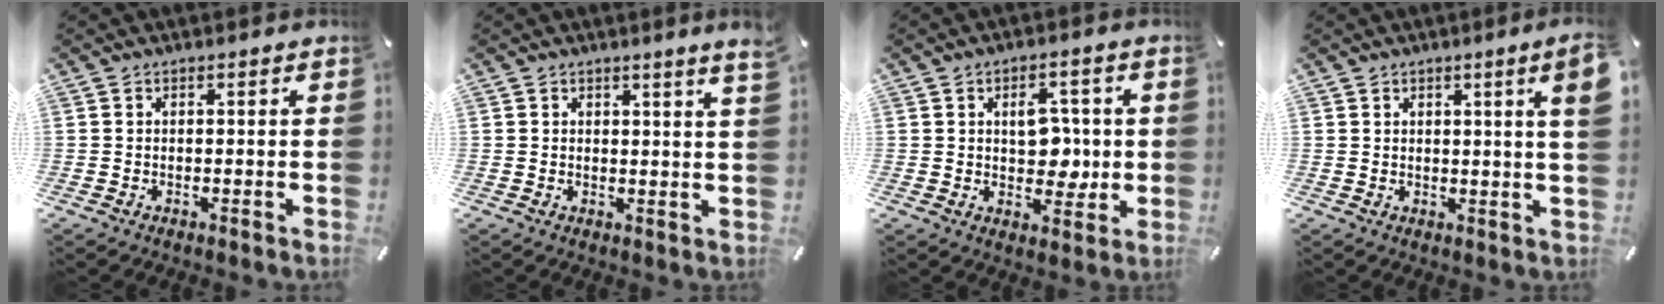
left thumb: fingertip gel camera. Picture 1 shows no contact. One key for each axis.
{"total": 2.3, "fx": 1.7, "fy": -0.2, "fz": 1.5, "tx": -0.032, "ty": -0.005, "tz": 0.031}
{"total": 8.0, "fx": 1.0, "fy": 5.6, "fz": 5.6, "tx": -0.067, "ty": -0.002, "tz": 0.011}
{"total": 5.1, "fx": 2.0, "fy": 0.0, "fz": 4.7, "tx": -0.074, "ty": -0.008, "tz": 0.029}